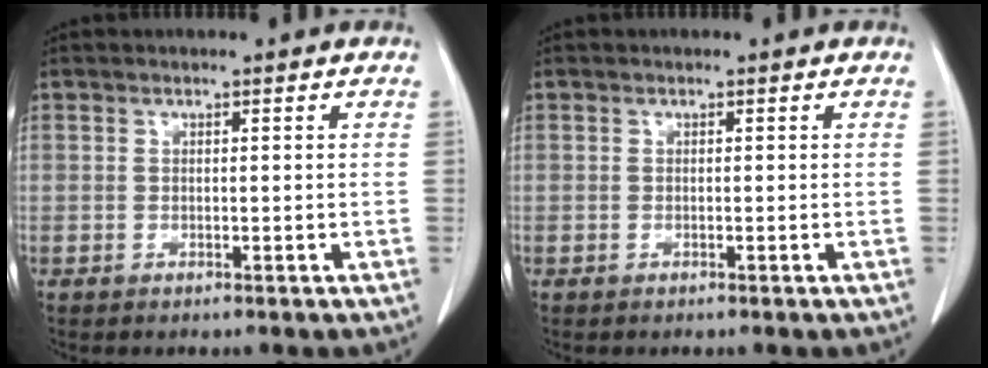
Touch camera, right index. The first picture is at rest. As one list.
[{"total": 0.0}]